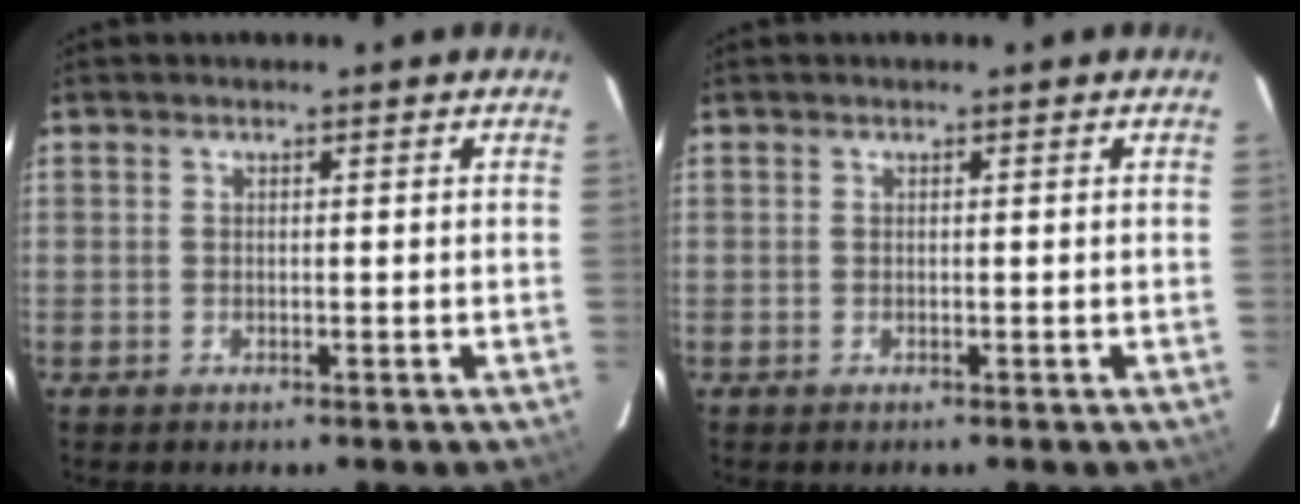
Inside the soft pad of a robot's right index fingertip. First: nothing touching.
{"total": 0.0}